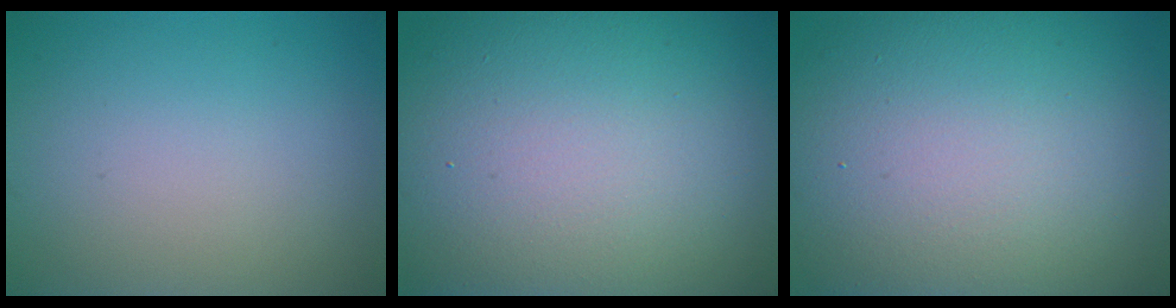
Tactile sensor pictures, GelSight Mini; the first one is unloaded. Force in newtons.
{"total": 18.7, "press": 18.7, "slide": 1.1}
{"total": 16.8, "press": 16.7, "slide": 0.9}